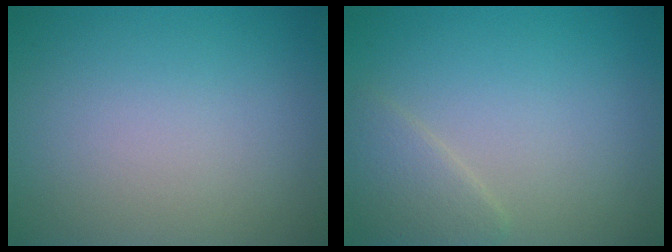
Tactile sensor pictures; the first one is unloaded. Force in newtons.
{"total": 2.1, "press": 2.1, "slide": 0.1}